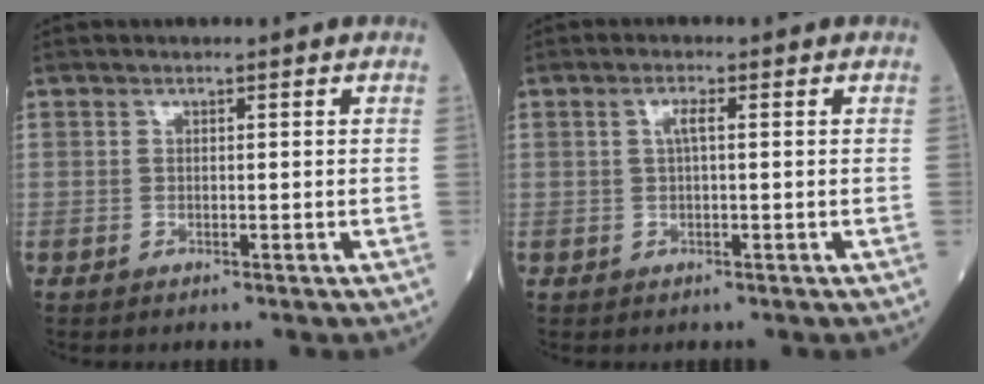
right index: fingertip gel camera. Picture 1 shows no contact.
{"total": 1.7, "force": [0.4, 0.2, 1.7], "torque": [-0.034, 0.003, 0.006]}